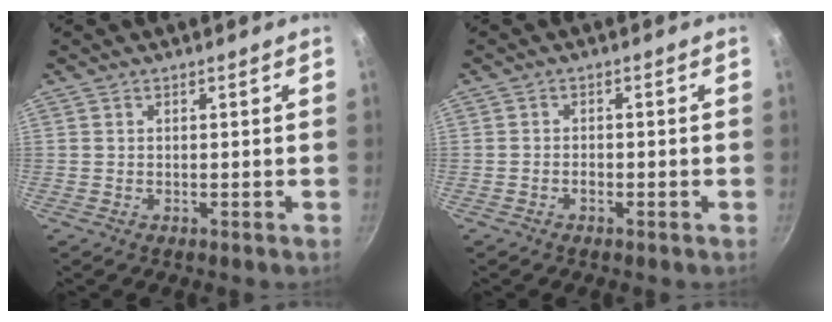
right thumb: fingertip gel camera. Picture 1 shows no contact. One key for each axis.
{"total": 1.2, "fx": -0.7, "fy": 0.7, "fz": 0.7, "tx": -0.012, "ty": 0.011, "tz": -0.014}